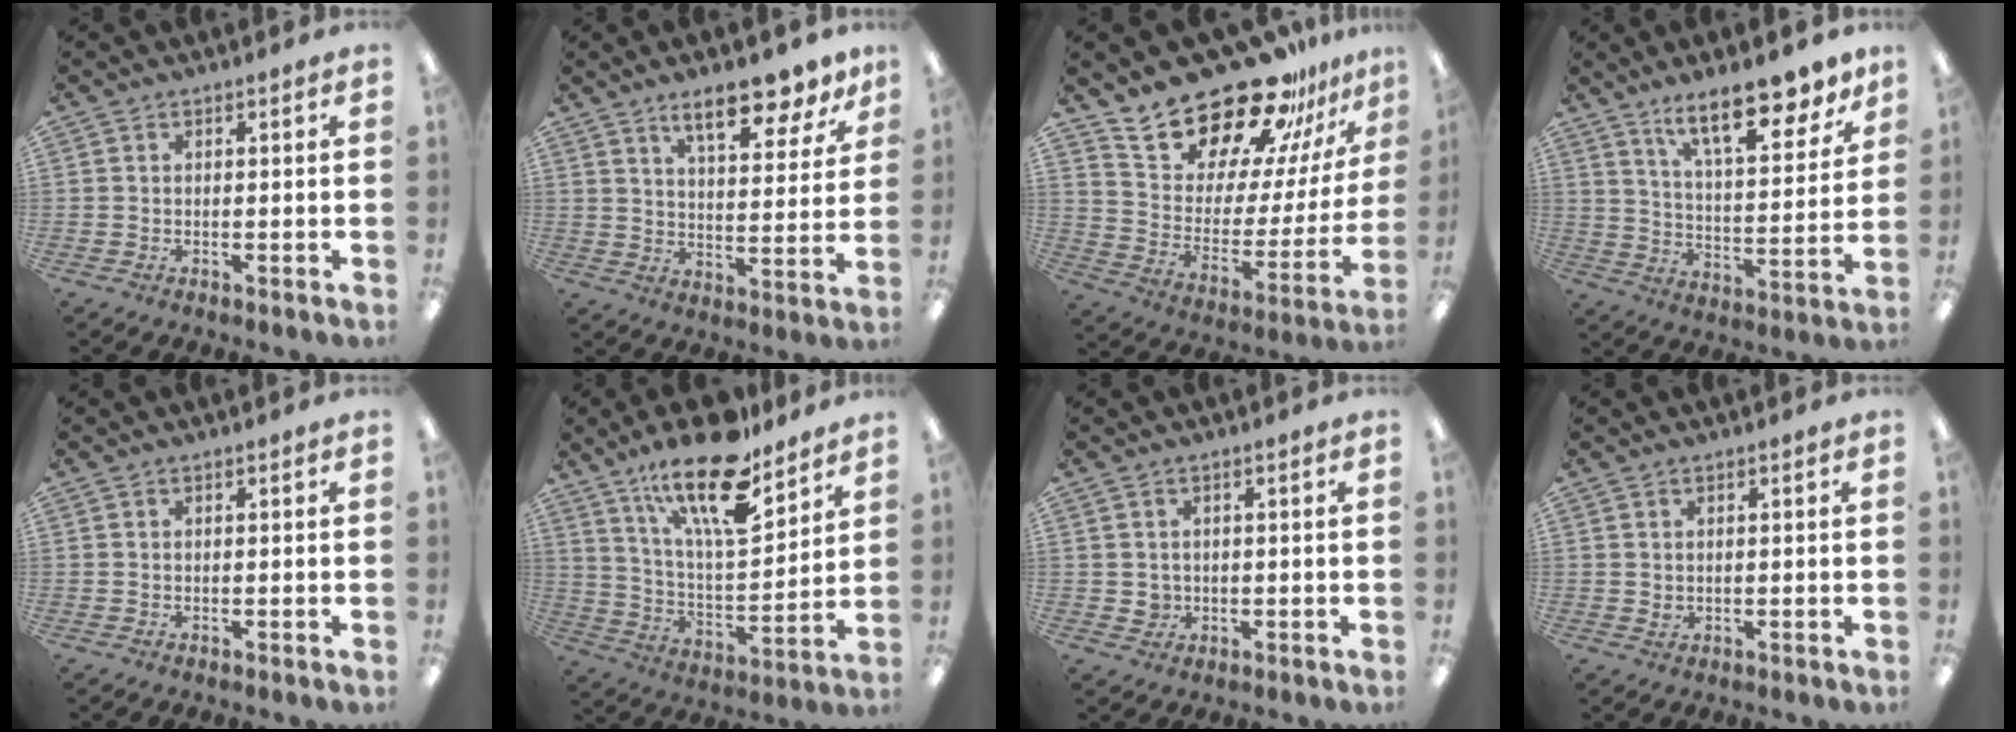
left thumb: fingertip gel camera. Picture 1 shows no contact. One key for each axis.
{"total": 12.4, "fx": 9.2, "fy": 4.2, "fz": 7.2, "tx": -0.090, "ty": -0.051, "tz": 0.155}
{"total": 24.3, "fx": 20.3, "fy": 10.0, "fz": 8.9, "tx": -0.138, "ty": -0.153, "tz": 0.359}
{"total": 17.3, "fx": 12.9, "fy": 5.9, "fz": 10.0, "tx": -0.146, "ty": -0.078, "tz": 0.214}
{"total": 0.0}
{"total": 21.5, "fx": 14.9, "fy": 7.2, "fz": 13.7, "tx": -0.229, "ty": -0.088, "tz": 0.249}
{"total": 2.3, "fx": 0.4, "fy": 2.2, "fz": 0.6, "tx": -0.005, "ty": 0.000, "tz": 0.005}
{"total": 1.3, "fx": 0.7, "fy": 0.9, "fz": 0.5, "tx": -0.004, "ty": -0.001, "tz": 0.011}